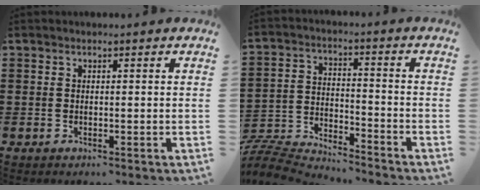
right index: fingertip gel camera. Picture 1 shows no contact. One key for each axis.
{"total": 6.7, "fx": -6.7, "fy": 0.6, "fz": 0.6, "tx": -0.033, "ty": -0.001, "tz": -0.140}